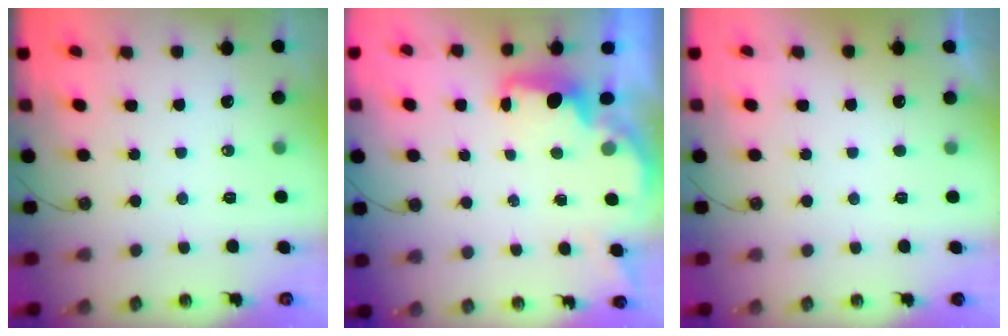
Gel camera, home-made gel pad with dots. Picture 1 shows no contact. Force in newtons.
{"total": 1.9, "press": 1.7, "slide": 0.8}
{"total": 0.7, "press": 0.2, "slide": 0.7}